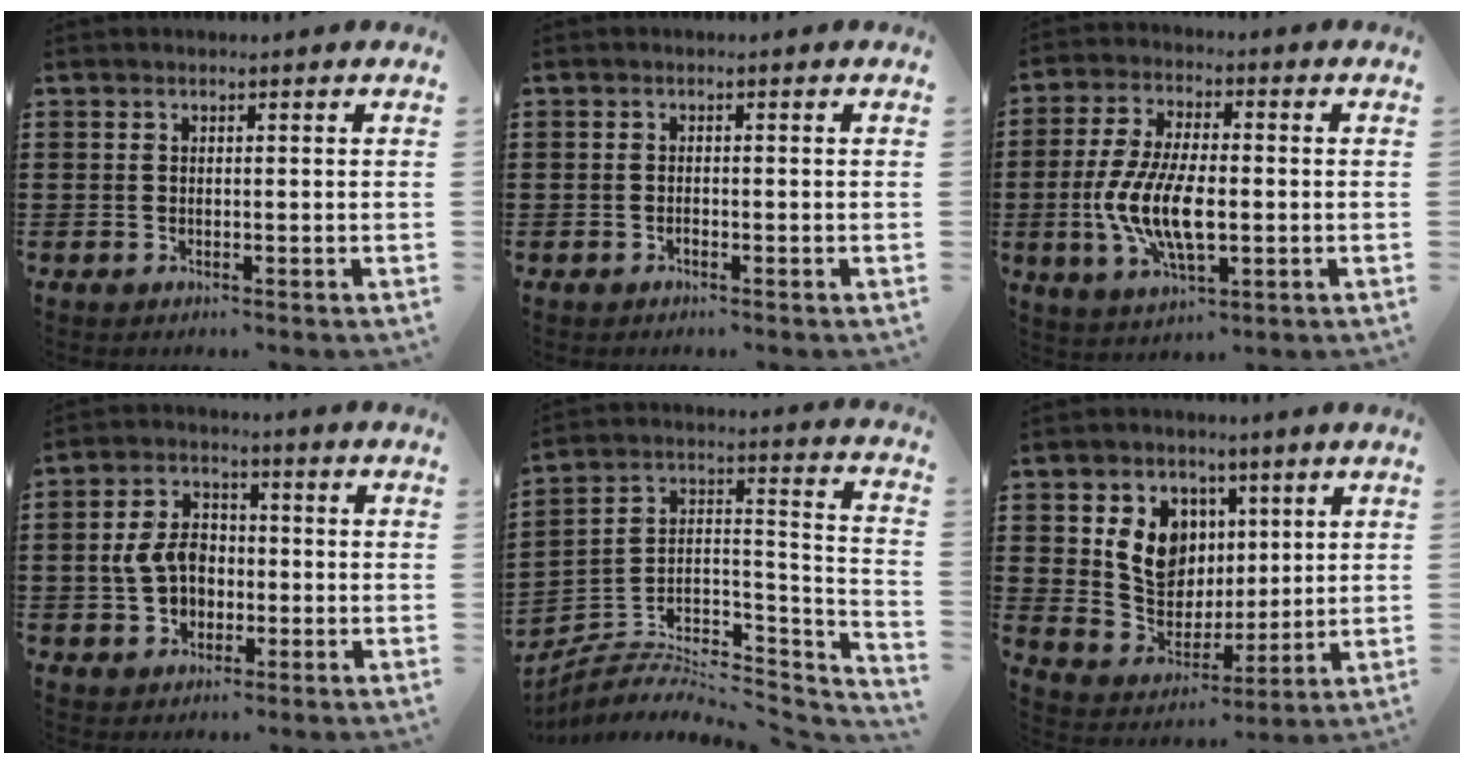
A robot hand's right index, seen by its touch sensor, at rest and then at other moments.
{"total": 0.5, "force": [-0.5, 0.1, 0.2], "torque": [-0.005, -0.001, -0.010]}
{"total": 10.9, "force": [-1.9, 4.7, 9.7], "torque": [-0.218, -0.012, -0.038]}
{"total": 6.6, "force": [-0.8, 4.9, 4.4], "torque": [-0.112, 0.004, -0.019]}
{"total": 5.6, "force": [-4.5, 2.7, 2.0], "torque": [-0.043, -0.004, -0.089]}
{"total": 9.1, "force": [3.0, 7.7, 3.6], "torque": [-0.090, 0.008, 0.060]}